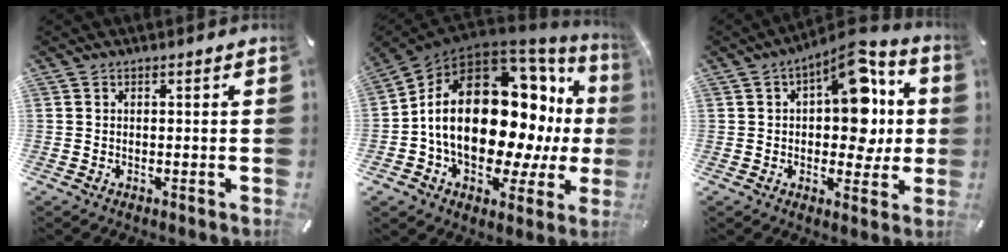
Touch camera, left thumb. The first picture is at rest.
{"total": 26.1, "force": [1.8, 16.2, 20.4], "torque": [-0.367, -0.028, 0.043]}
{"total": 14.3, "force": [3.8, 8.5, 10.9], "torque": [-0.137, -0.024, 0.065]}